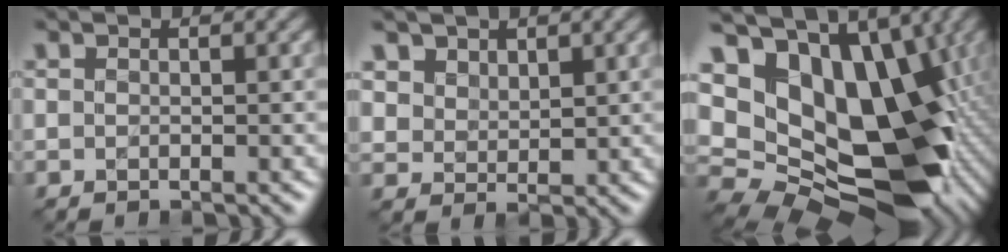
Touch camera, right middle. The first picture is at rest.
{"total": 3.3, "force": [2.1, 2.4, 0.7], "torque": [-0.036, 0.000, 0.048]}
{"total": 18.1, "force": [2.4, 12.3, 13.1], "torque": [-0.190, -0.005, 0.087]}